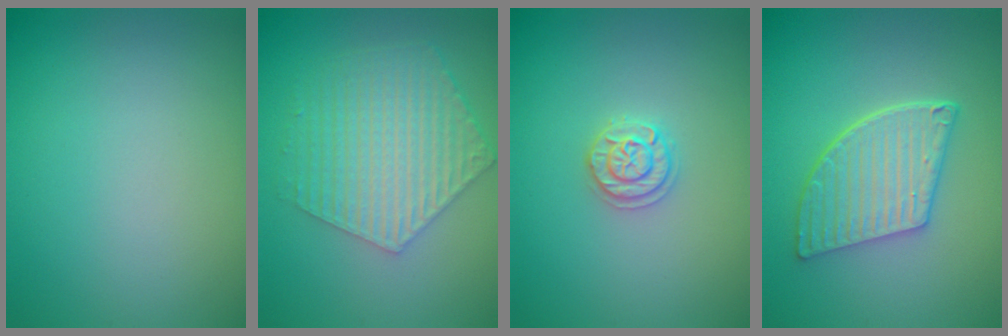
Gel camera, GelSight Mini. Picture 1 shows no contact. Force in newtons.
{"total": 5.9, "press": 4.3, "slide": 4.0}
{"total": 1.7, "press": 1.7, "slide": 0.2}
{"total": 5.4, "press": 4.3, "slide": 3.2}